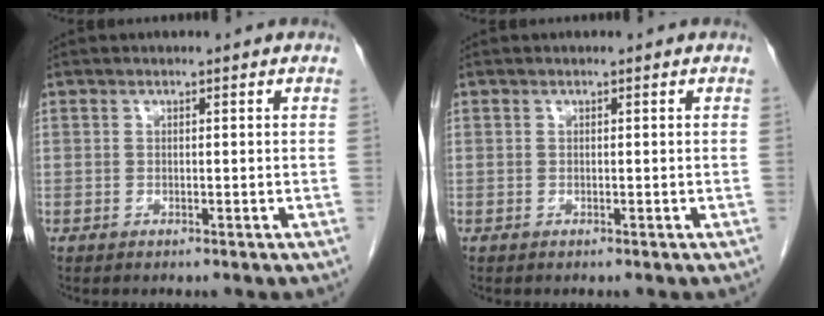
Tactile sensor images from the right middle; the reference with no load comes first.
{"total": 0.0}